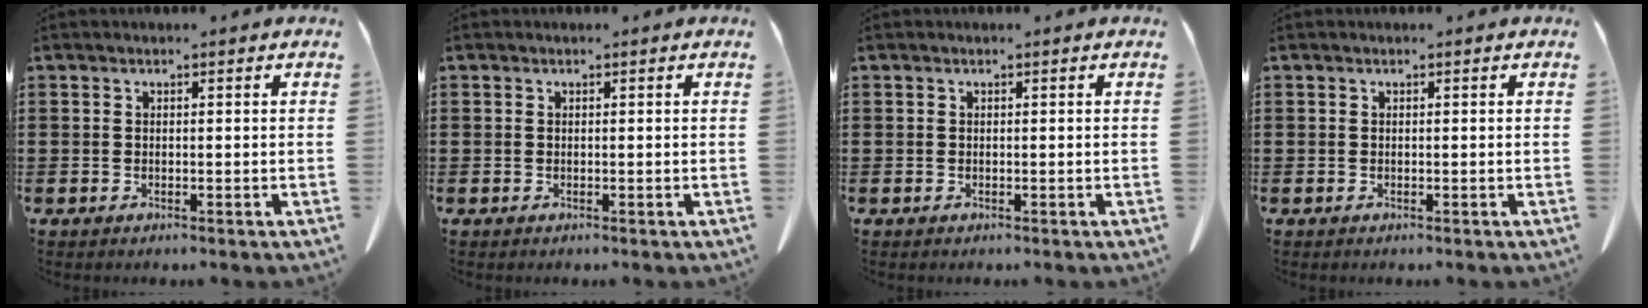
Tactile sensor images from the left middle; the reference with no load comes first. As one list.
[{"total": 0.0}, {"total": 0.0}, {"total": 0.0}]